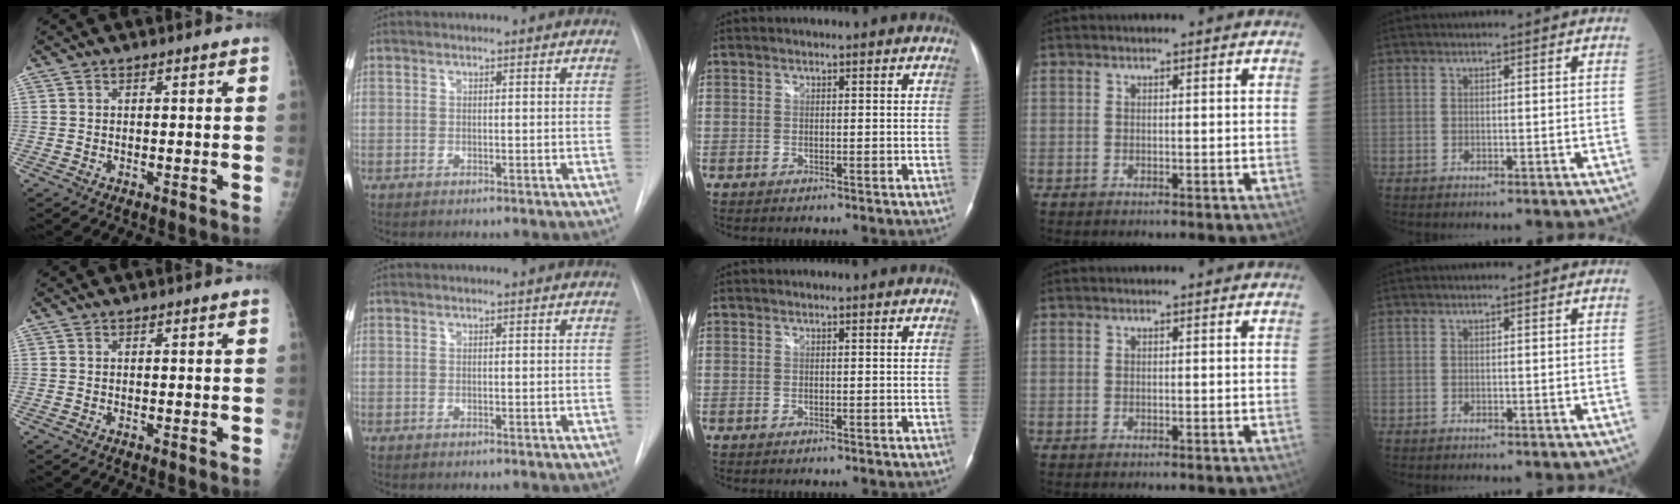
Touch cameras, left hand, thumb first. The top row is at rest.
{}